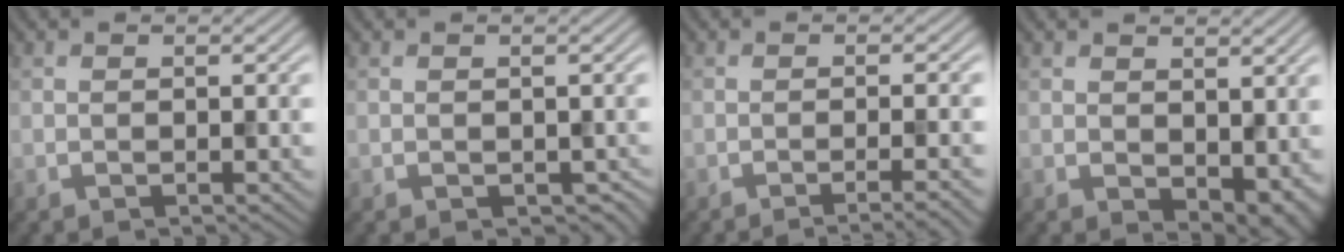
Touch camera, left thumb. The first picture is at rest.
{"total": 1.0, "force": [-0.1, 0.9, 0.5], "torque": [-0.016, -0.009, 0.001]}
{"total": 4.0, "force": [-2.0, 0.7, 3.3], "torque": [-0.042, 0.007, -0.041]}
{"total": 4.6, "force": [0.8, 3.0, 3.4], "torque": [-0.057, -0.018, 0.021]}